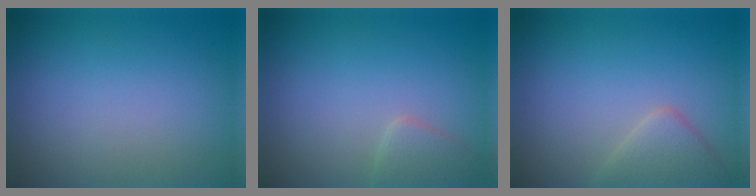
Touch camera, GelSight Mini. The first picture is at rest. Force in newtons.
{"total": 1.7, "press": 1.7, "slide": 0.1}
{"total": 2.6, "press": 2.6, "slide": 0.1}